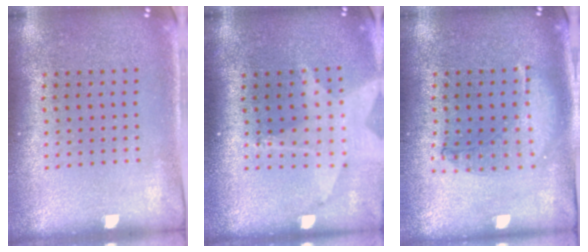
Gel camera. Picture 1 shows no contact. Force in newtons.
{"total": 2.0, "press": 1.5, "slide": 1.2}
{"total": 1.0, "press": 0.9, "slide": 0.3}